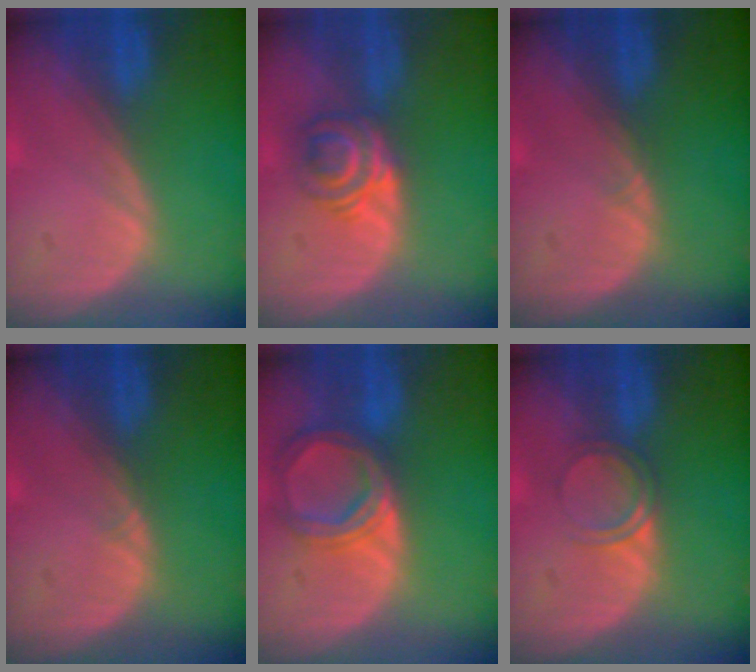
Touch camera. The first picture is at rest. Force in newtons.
{"total": 5.9, "press": 4.8, "slide": 3.4}
{"total": 0.5, "press": 0.5, "slide": 0.1}
{"total": 0.5, "press": 0.5, "slide": 0.1}
{"total": 6.7, "press": 6.1, "slide": 2.7}
{"total": 2.8, "press": 2.8, "slide": 0.2}